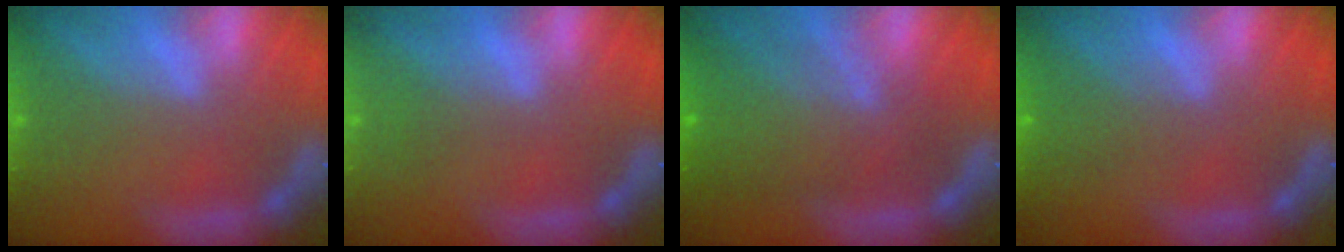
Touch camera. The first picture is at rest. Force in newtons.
{"total": 1.0}
{"total": 7.6}
{"total": 2.5}